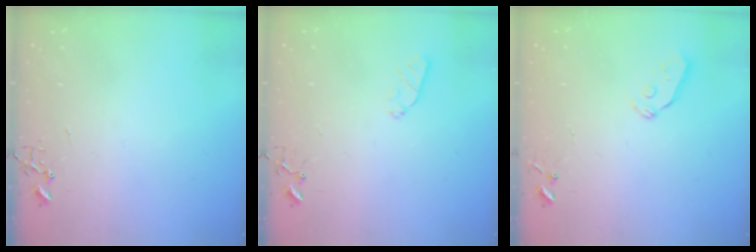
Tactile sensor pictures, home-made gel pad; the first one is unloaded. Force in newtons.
{"total": 5.2, "press": 5.2, "slide": 0.8}
{"total": 3.0, "press": 3.0, "slide": 0.3}